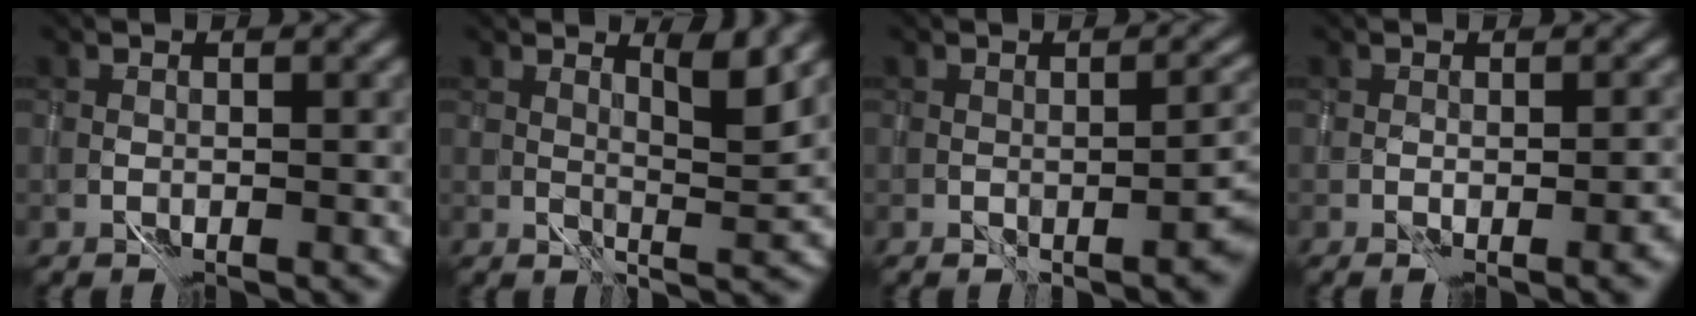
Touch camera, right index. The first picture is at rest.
{"total": 3.3, "force": [2.9, 0.0, 1.5], "torque": [-0.020, 0.002, 0.053]}
{"total": 2.5, "force": [-0.4, 0.5, 2.4], "torque": [-0.022, 0.014, 0.000]}
{"total": 3.3, "force": [-1.2, 1.0, 2.9], "torque": [-0.037, 0.001, -0.003]}